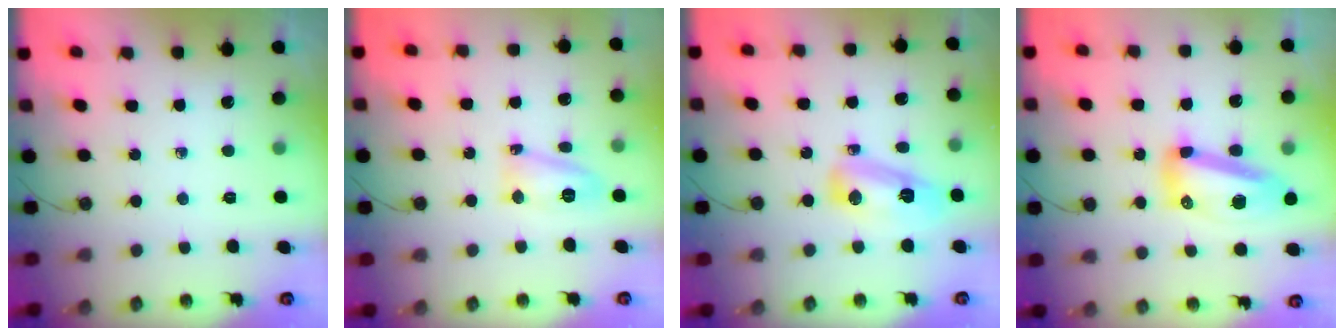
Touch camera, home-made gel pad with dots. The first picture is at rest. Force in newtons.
{"total": 8.7, "press": 8.5, "slide": 2.0}
{"total": 9.4, "press": 9.0, "slide": 2.7}
{"total": 13.8, "press": 13.8, "slide": 1.5}